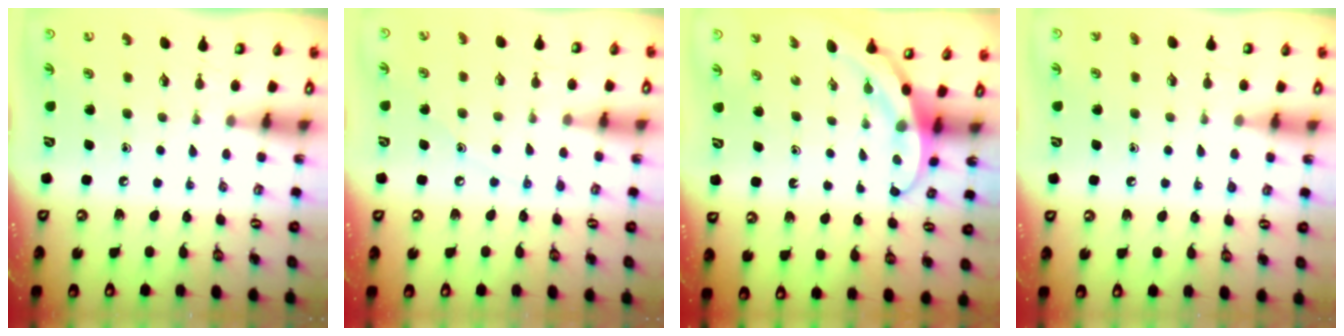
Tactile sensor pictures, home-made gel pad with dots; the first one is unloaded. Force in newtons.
{"total": 5.9, "press": 5.9, "slide": 0.4}
{"total": 3.8, "press": 3.8, "slide": 0.4}
{"total": 4.2, "press": 4.2, "slide": 0.5}